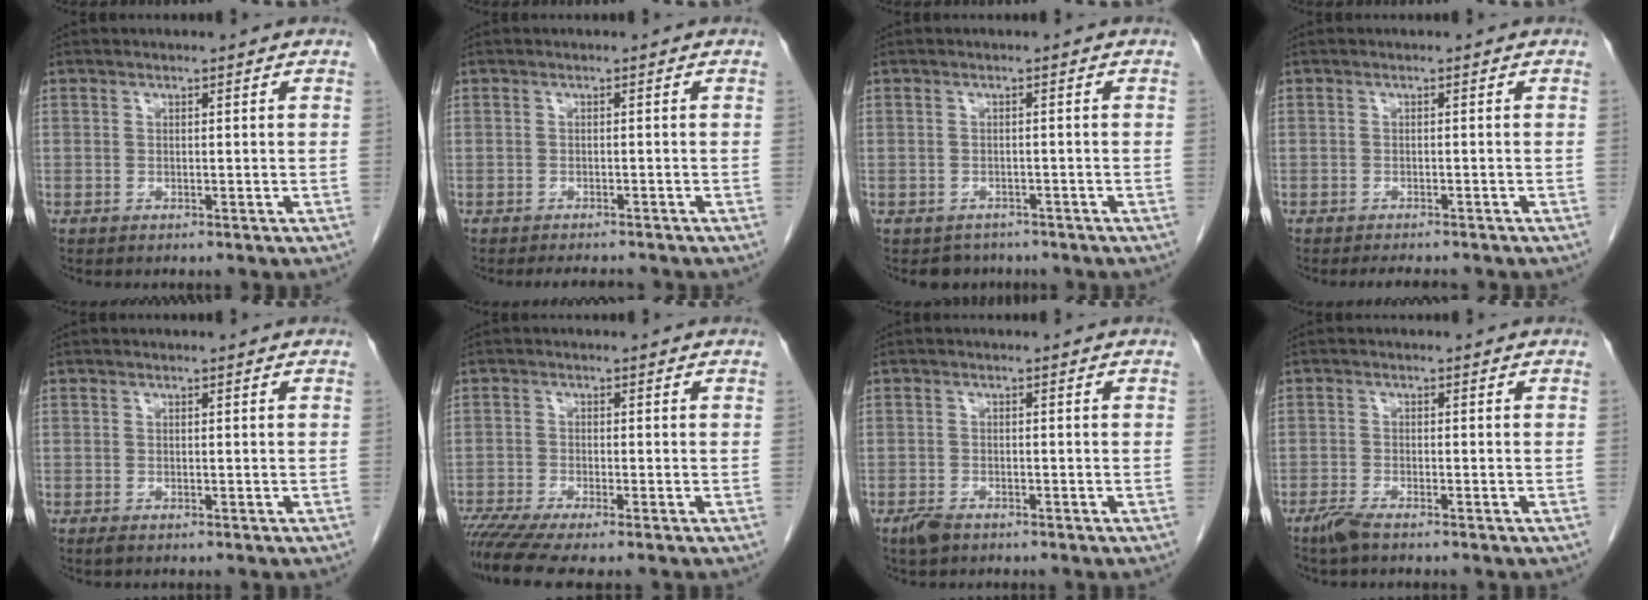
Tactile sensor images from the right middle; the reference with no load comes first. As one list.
[{"total": 3.4, "force": [-3.2, 0.5, 1.0], "torque": [-0.011, -0.007, -0.043]}, {"total": 2.6, "force": [-2.2, 1.4, -0.2], "torque": [-0.007, 0.001, -0.032]}, {"total": 3.4, "force": [-3.1, 0.6, 1.2], "torque": [-0.015, -0.007, -0.041]}, {"total": 0.6, "force": [-0.4, 0.2, 0.4], "torque": [-0.008, -0.002, -0.005]}, {"total": 7.5, "force": [-6.0, 0.0, 4.5], "torque": [-0.080, -0.017, -0.105]}, {"total": 2.3, "force": [-1.7, 0.9, 1.2], "torque": [-0.029, -0.002, -0.027]}, {"total": 2.5, "force": [-2.0, 0.3, 1.5], "torque": [-0.038, -0.005, -0.040]}]